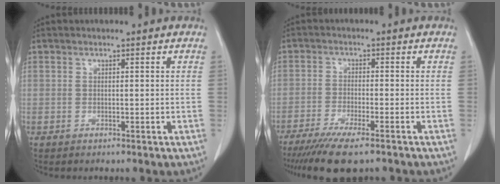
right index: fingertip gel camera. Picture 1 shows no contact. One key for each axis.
{"total": 9.7, "fx": -7.4, "fy": 1.1, "fz": 6.2, "tx": -0.099, "ty": -0.021, "tz": -0.117}